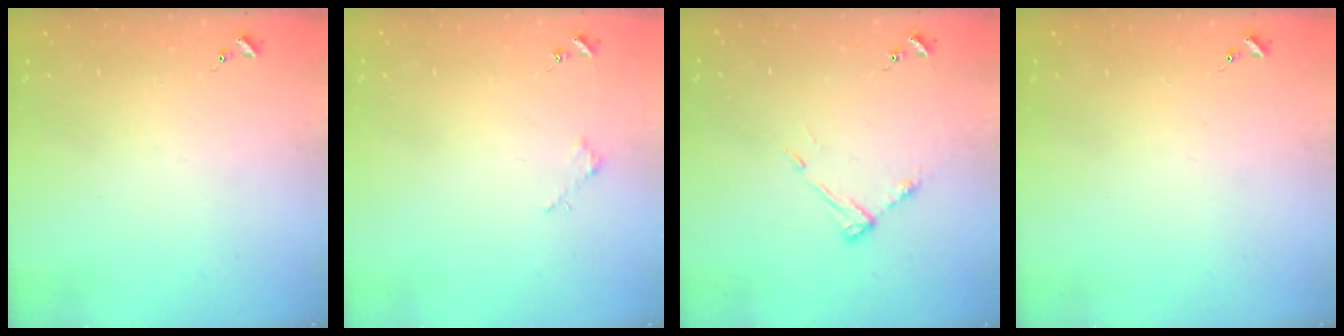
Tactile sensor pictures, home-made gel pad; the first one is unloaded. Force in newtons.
{"total": 1.8, "press": 1.8, "slide": 0.2}
{"total": 6.4, "press": 6.4, "slide": 0.4}
{"total": 0.0}